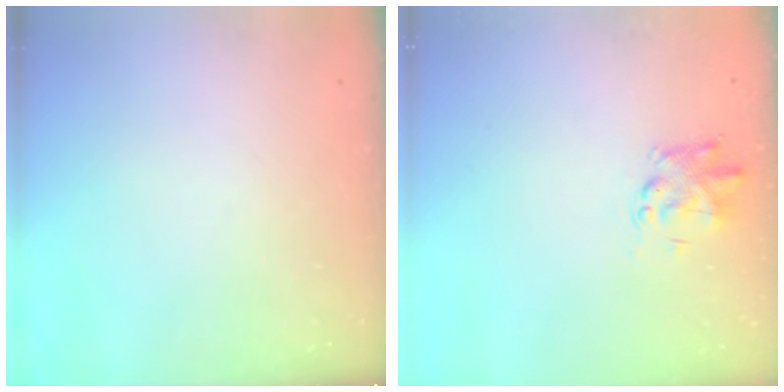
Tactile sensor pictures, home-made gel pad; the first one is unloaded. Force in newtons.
{"total": 2.2, "press": 2.2, "slide": 0.1}